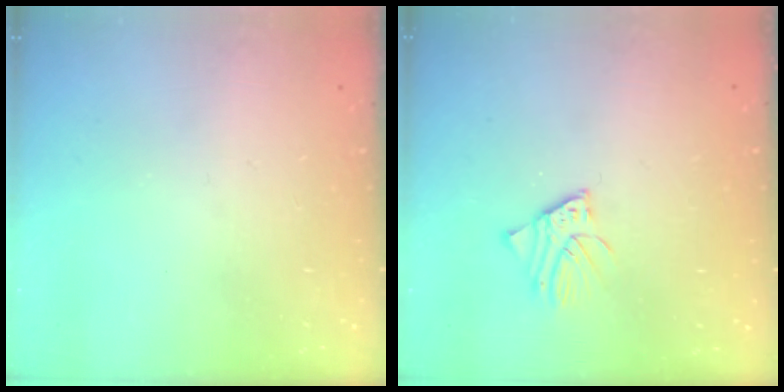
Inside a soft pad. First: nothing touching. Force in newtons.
{"total": 2.2, "press": 2.2, "slide": 0.1}